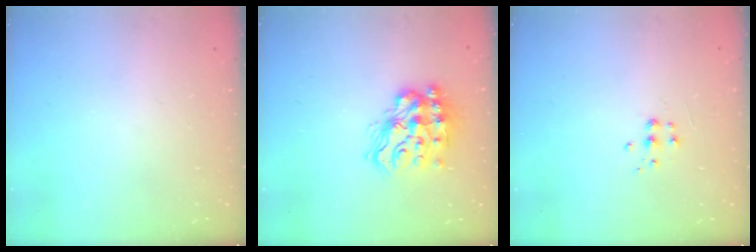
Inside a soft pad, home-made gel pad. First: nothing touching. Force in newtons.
{"total": 16.0, "press": 15.9, "slide": 1.8}
{"total": 4.9, "press": 4.9, "slide": 0.5}